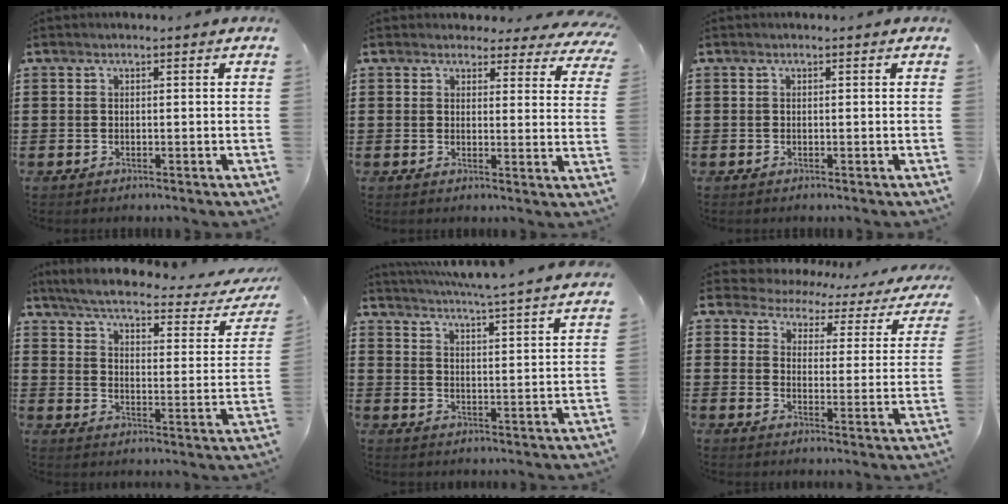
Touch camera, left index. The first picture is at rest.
{"total": 3.4, "force": [3.2, 1.0, 0.7], "torque": [-0.020, -0.011, 0.057]}
{"total": 0.0}
{"total": 4.4, "force": [3.8, 0.0, 2.2], "torque": [-0.065, -0.030, 0.057]}
{"total": 4.6, "force": [4.2, -1.2, 1.3], "torque": [-0.044, -0.039, 0.066]}
{"total": 3.7, "force": [3.4, 1.4, 0.2], "torque": [-0.034, -0.024, 0.053]}